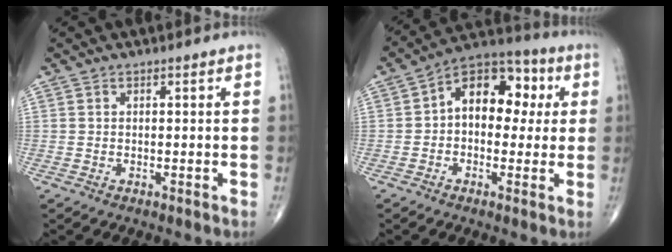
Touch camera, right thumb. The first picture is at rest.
{"total": 13.4, "force": [1.9, 8.8, 9.9], "torque": [-0.099, 0.035, 0.013]}